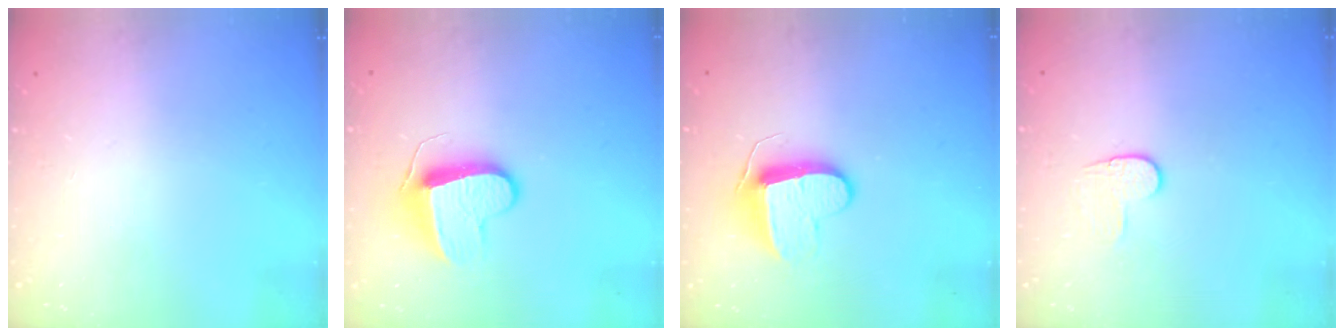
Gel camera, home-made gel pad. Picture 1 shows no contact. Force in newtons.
{"total": 9.2, "press": 9.2, "slide": 0.2}
{"total": 9.7, "press": 9.7, "slide": 0.2}
{"total": 6.8, "press": 6.8, "slide": 0.6}